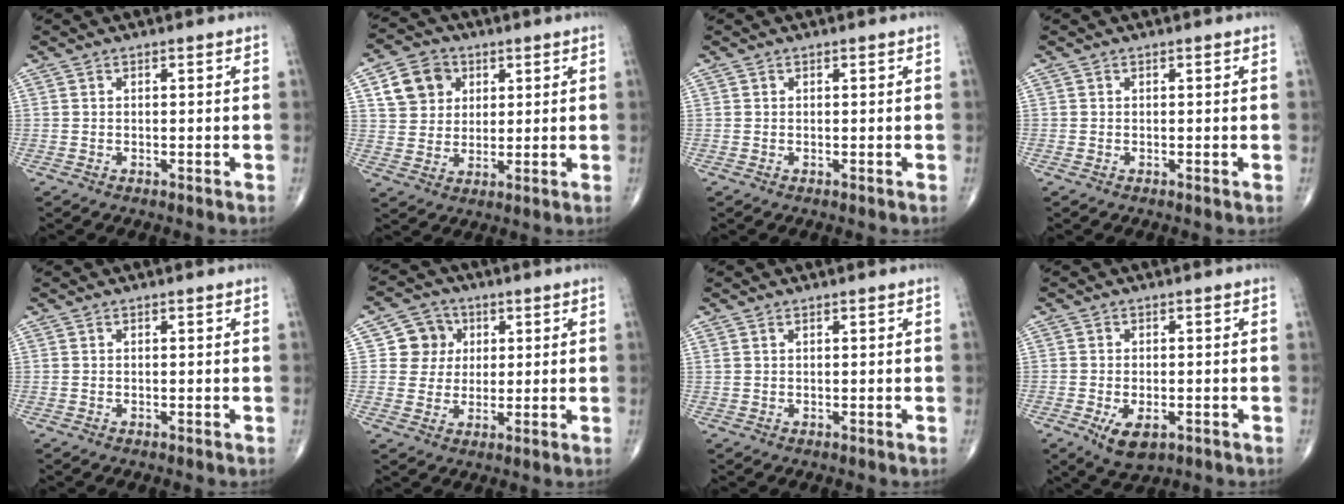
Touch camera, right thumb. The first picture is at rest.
{"total": 8.9, "force": [3.4, 7.4, 3.6], "torque": [-0.037, -0.004, 0.062]}
{"total": 0.0}
{"total": 0.0}
{"total": 0.0}
{"total": 6.7, "force": [1.7, 6.3, 1.4], "torque": [0.013, 0.003, 0.023]}
{"total": 0.5, "force": [0.4, 0.2, 0.3], "torque": [-0.010, 0.007, 0.012]}
{"total": 5.5, "force": [-2.1, 2.9, 4.2], "torque": [-0.070, -0.004, -0.025]}